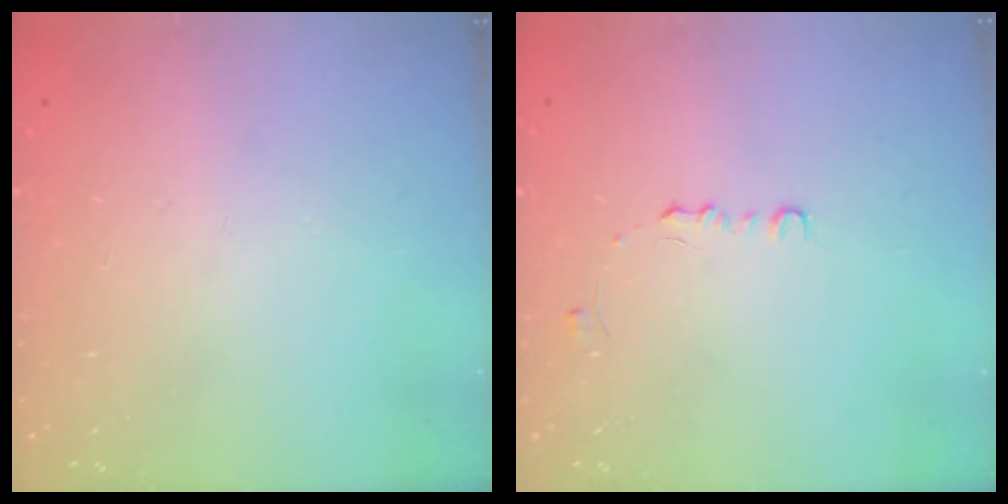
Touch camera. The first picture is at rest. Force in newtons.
{"total": 6.1, "press": 6.1, "slide": 0.6}